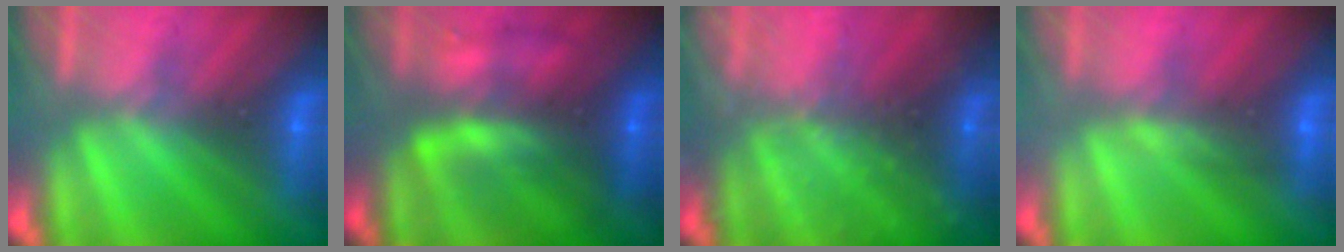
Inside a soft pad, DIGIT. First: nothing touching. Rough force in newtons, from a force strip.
{"total": 7.8}
{"total": 6.9}
{"total": 4.7}